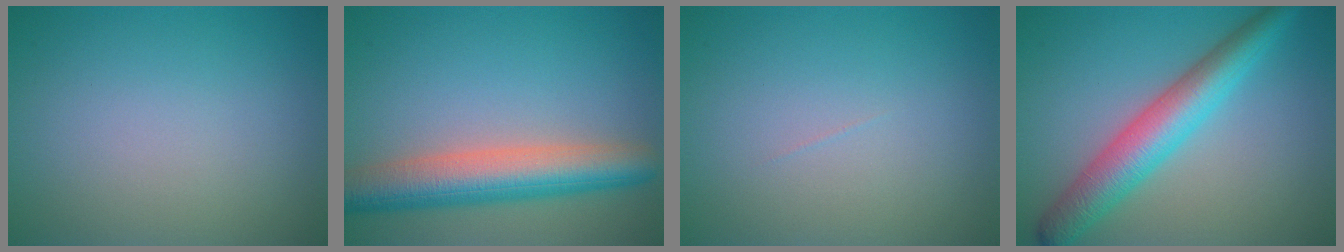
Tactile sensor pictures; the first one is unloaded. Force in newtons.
{"total": 7.1, "press": 7.1, "slide": 0.4}
{"total": 0.0}
{"total": 6.1, "press": 6.1, "slide": 0.1}